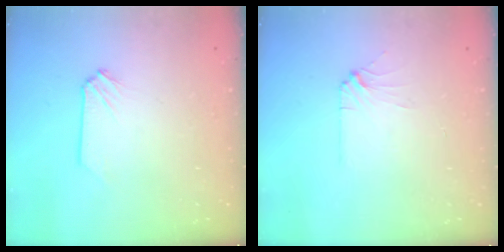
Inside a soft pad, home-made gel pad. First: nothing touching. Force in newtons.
{"total": 2.9, "press": 2.8, "slide": 0.5}